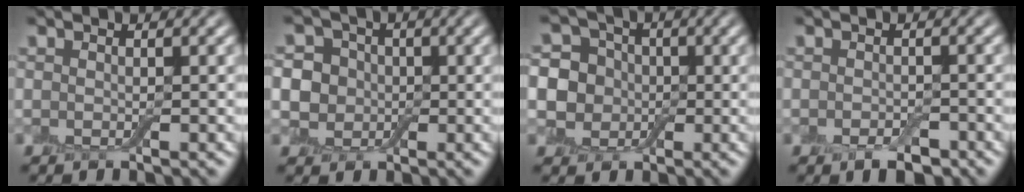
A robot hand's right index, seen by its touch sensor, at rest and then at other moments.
{"total": 6.2, "force": [0.2, 5.8, 2.3], "torque": [-0.032, 0.029, -0.024]}
{"total": 8.4, "force": [0.2, 7.8, 3.0], "torque": [-0.068, 0.034, -0.026]}
{"total": 2.3, "force": [-1.4, 1.2, 1.5], "torque": [-0.022, -0.003, -0.022]}